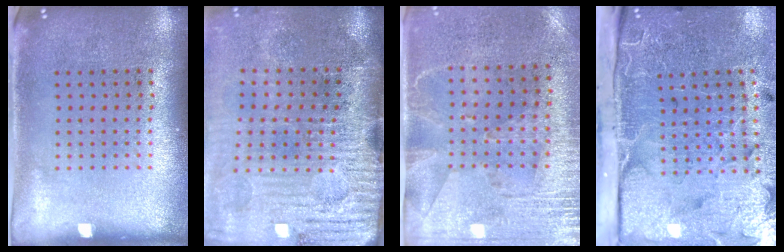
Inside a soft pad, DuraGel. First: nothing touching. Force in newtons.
{"total": 4.8, "press": 4.0, "slide": 2.6}
{"total": 2.8, "press": 2.4, "slide": 1.5}
{"total": 5.0, "press": 3.9, "slide": 3.1}